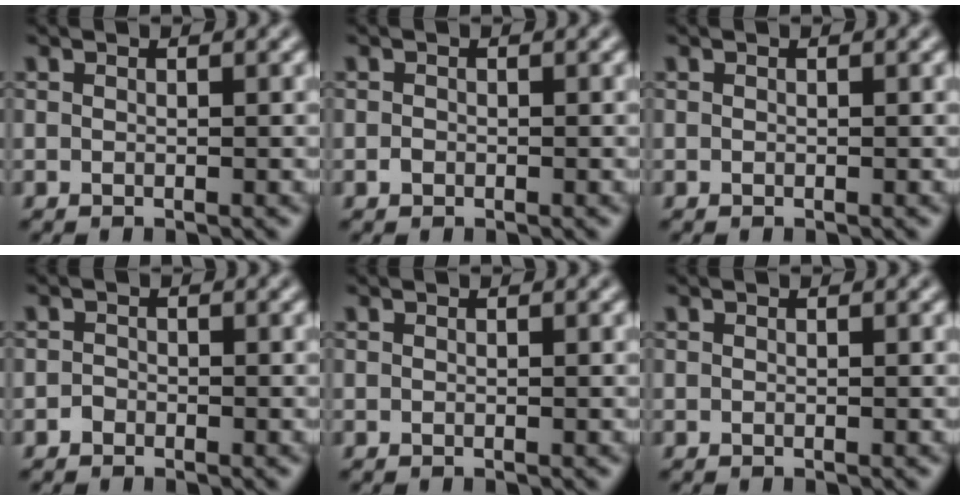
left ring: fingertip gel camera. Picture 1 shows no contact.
{"total": 0.5, "force": [-0.2, 0.4, 0.2], "torque": [-0.001, -0.003, -0.005]}
{"total": 0.0}
{"total": 0.7, "force": [-0.5, 0.5, 0.1], "torque": [0.001, -0.001, -0.009]}
{"total": 0.0}
{"total": 0.0}